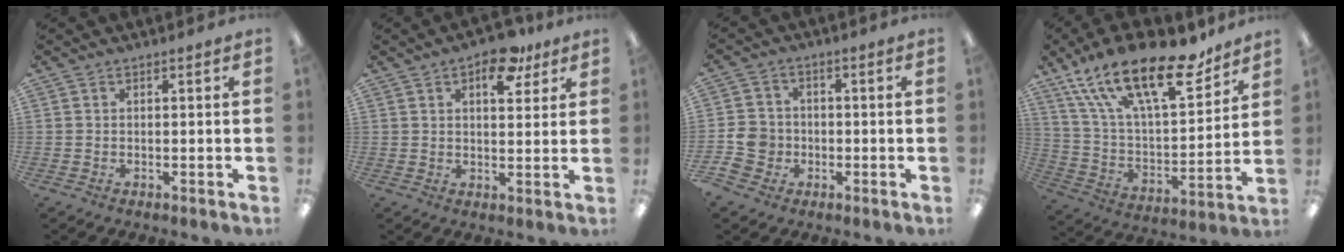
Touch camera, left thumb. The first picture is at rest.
{"total": 10.2, "force": [5.8, 5.1, 6.6], "torque": [-0.068, -0.027, 0.094]}
{"total": 7.2, "force": [-2.2, 6.4, 2.6], "torque": [-0.066, 0.013, -0.041]}
{"total": 25.3, "force": [17.3, 9.4, 15.9], "torque": [-0.266, -0.099, 0.295]}